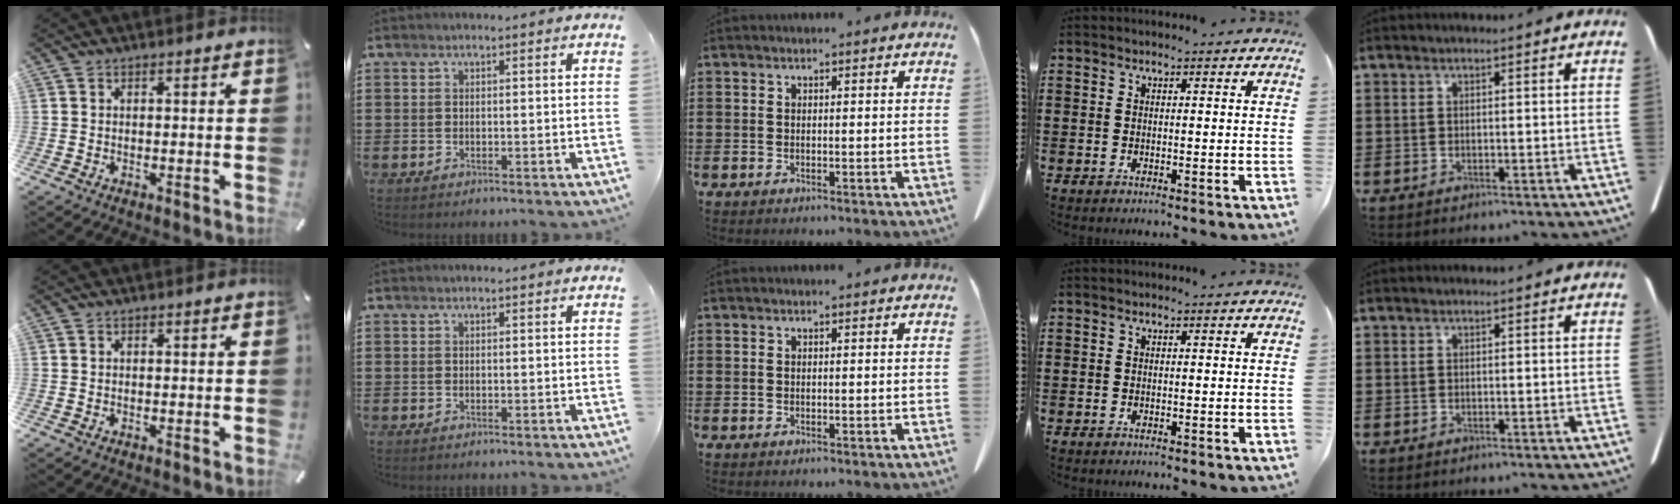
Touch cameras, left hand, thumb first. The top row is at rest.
{}